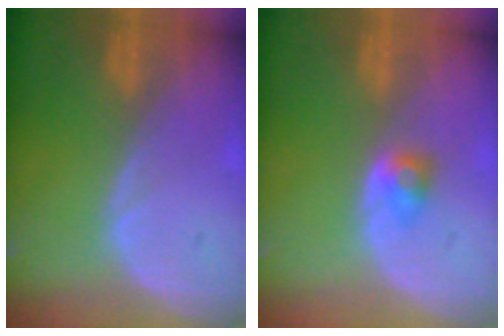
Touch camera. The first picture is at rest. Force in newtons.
{"total": 2.7, "press": 2.4, "slide": 1.1}